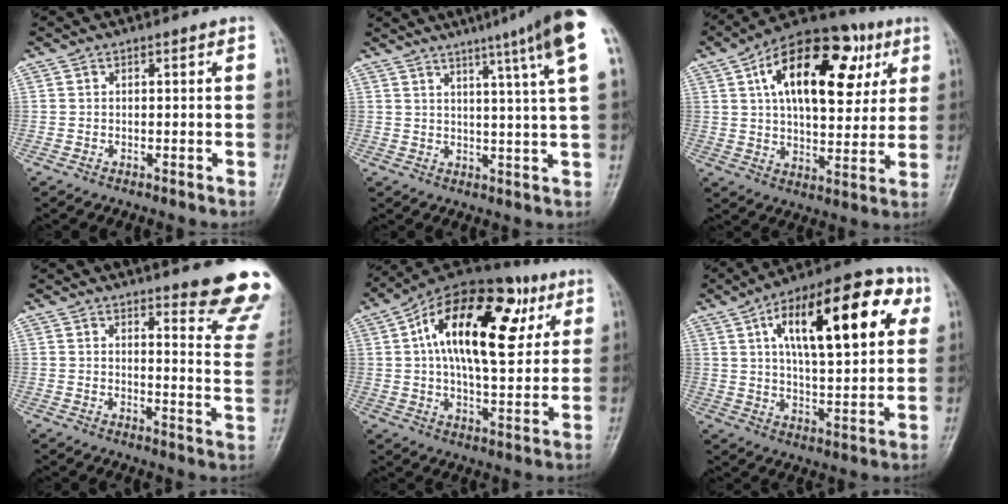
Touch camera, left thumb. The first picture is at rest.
{"total": 13.0, "force": [7.1, -0.8, 10.9], "torque": [-0.154, -0.014, 0.082]}
{"total": 23.1, "force": [8.2, 11.9, 18.0], "torque": [-0.246, 0.006, 0.121]}
{"total": 14.1, "force": [11.4, 2.4, 8.1], "torque": [-0.059, -0.091, 0.120]}
{"total": 23.7, "force": [7.2, 11.6, 19.4], "torque": [-0.285, 0.011, 0.102]}
{"total": 23.5, "force": [8.1, 9.5, 20.0], "torque": [-0.275, 0.008, 0.115]}